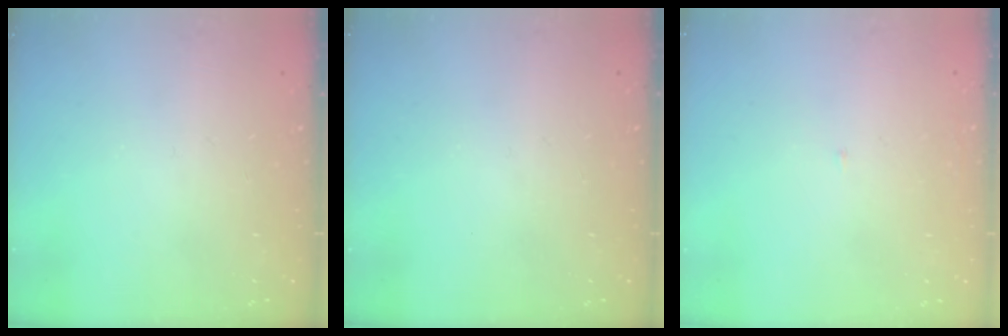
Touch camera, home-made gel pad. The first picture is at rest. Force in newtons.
{"total": 0.0}
{"total": 2.0, "press": 2.0, "slide": 0.2}